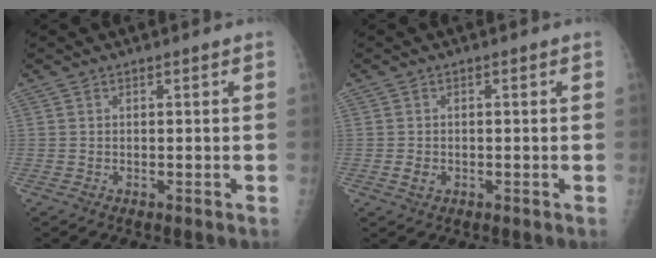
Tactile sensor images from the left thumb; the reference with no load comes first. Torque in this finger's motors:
{"motor_torque": [-0.03, 0.00, 0.00, -0.01, 0.00]}